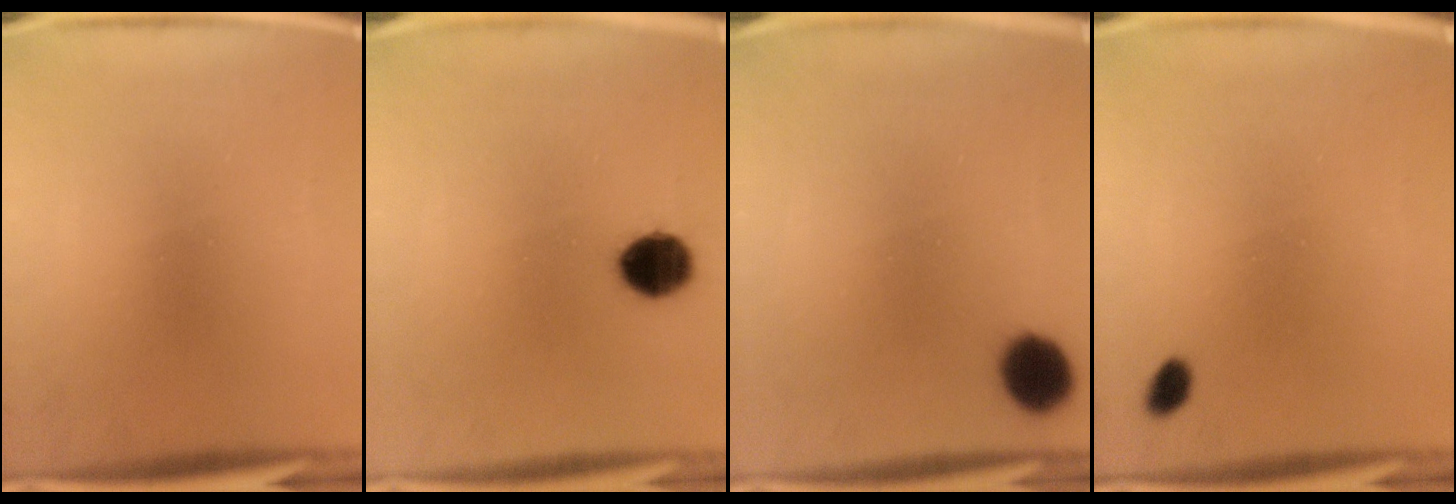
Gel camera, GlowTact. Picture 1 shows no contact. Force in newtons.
{"total": 8.3}
{"total": 9.5}
{"total": 1.9}